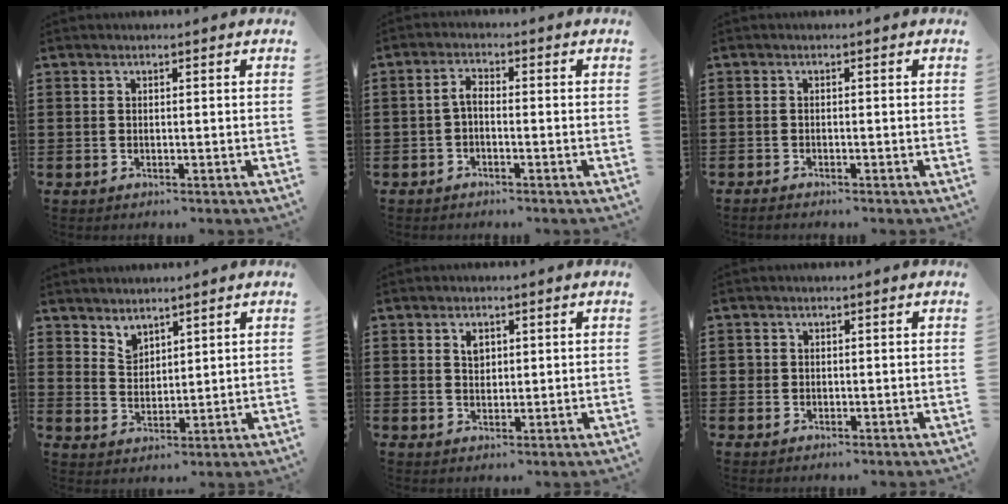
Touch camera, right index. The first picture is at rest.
{"total": 2.1, "force": [-1.0, 0.8, 1.7], "torque": [-0.041, 0.003, -0.023]}
{"total": 0.8, "force": [-0.8, 0.0, 0.0], "torque": [0.000, -0.001, -0.016]}
{"total": 3.3, "force": [3.0, 1.2, -0.3], "torque": [-0.004, -0.006, 0.059]}
{"total": 2.2, "force": [0.9, 1.5, 1.4], "torque": [-0.022, 0.003, 0.015]}
{"total": 1.1, "force": [0.1, 1.1, 0.2], "torque": [-0.006, 0.006, 0.002]}